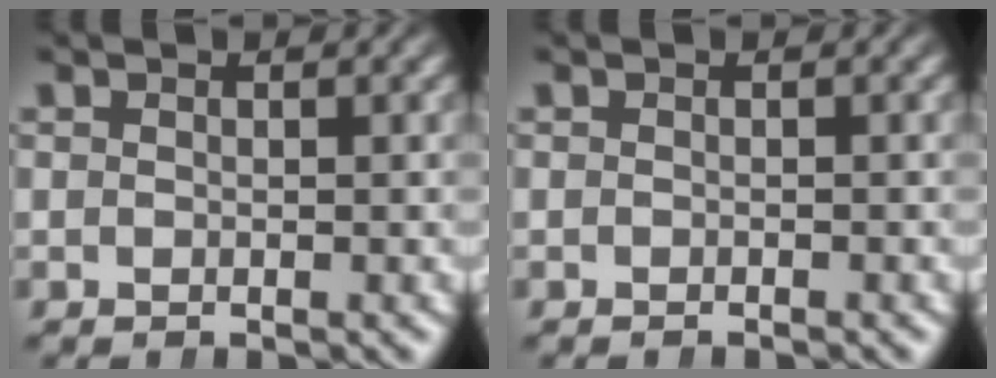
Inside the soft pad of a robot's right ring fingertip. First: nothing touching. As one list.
[{"total": 0.7, "force": [-0.7, -0.3, -0.1], "torque": [0.004, -0.002, -0.010]}]